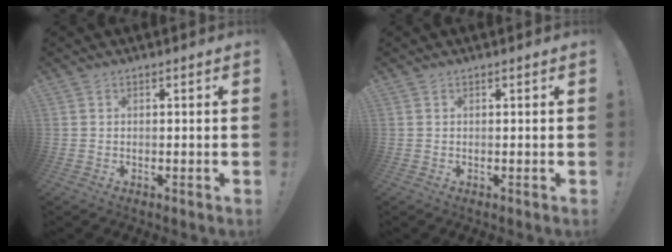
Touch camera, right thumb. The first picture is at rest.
{"total": 0.0}